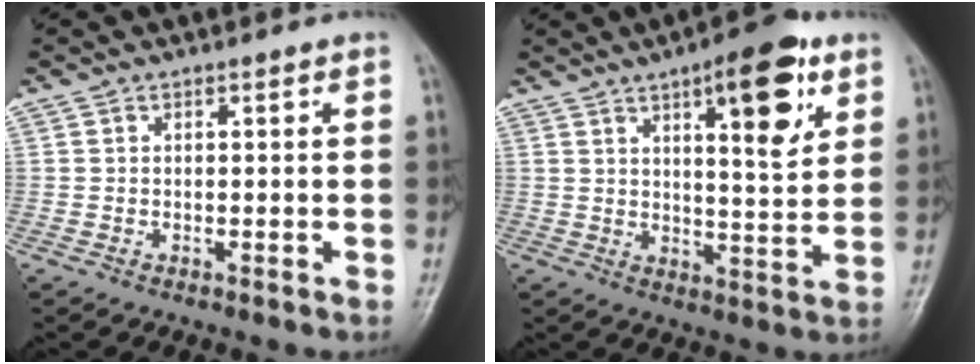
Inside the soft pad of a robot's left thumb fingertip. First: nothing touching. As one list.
[{"total": 13.6, "force": [6.2, 4.4, 11.2], "torque": [-0.132, -0.028, 0.086]}]